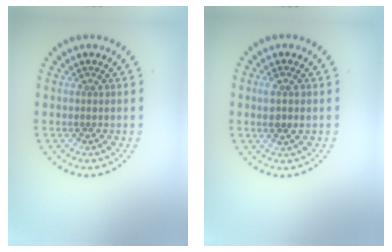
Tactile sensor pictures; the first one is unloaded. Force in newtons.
{"total": 1.4, "press": 1.3, "slide": 0.5}